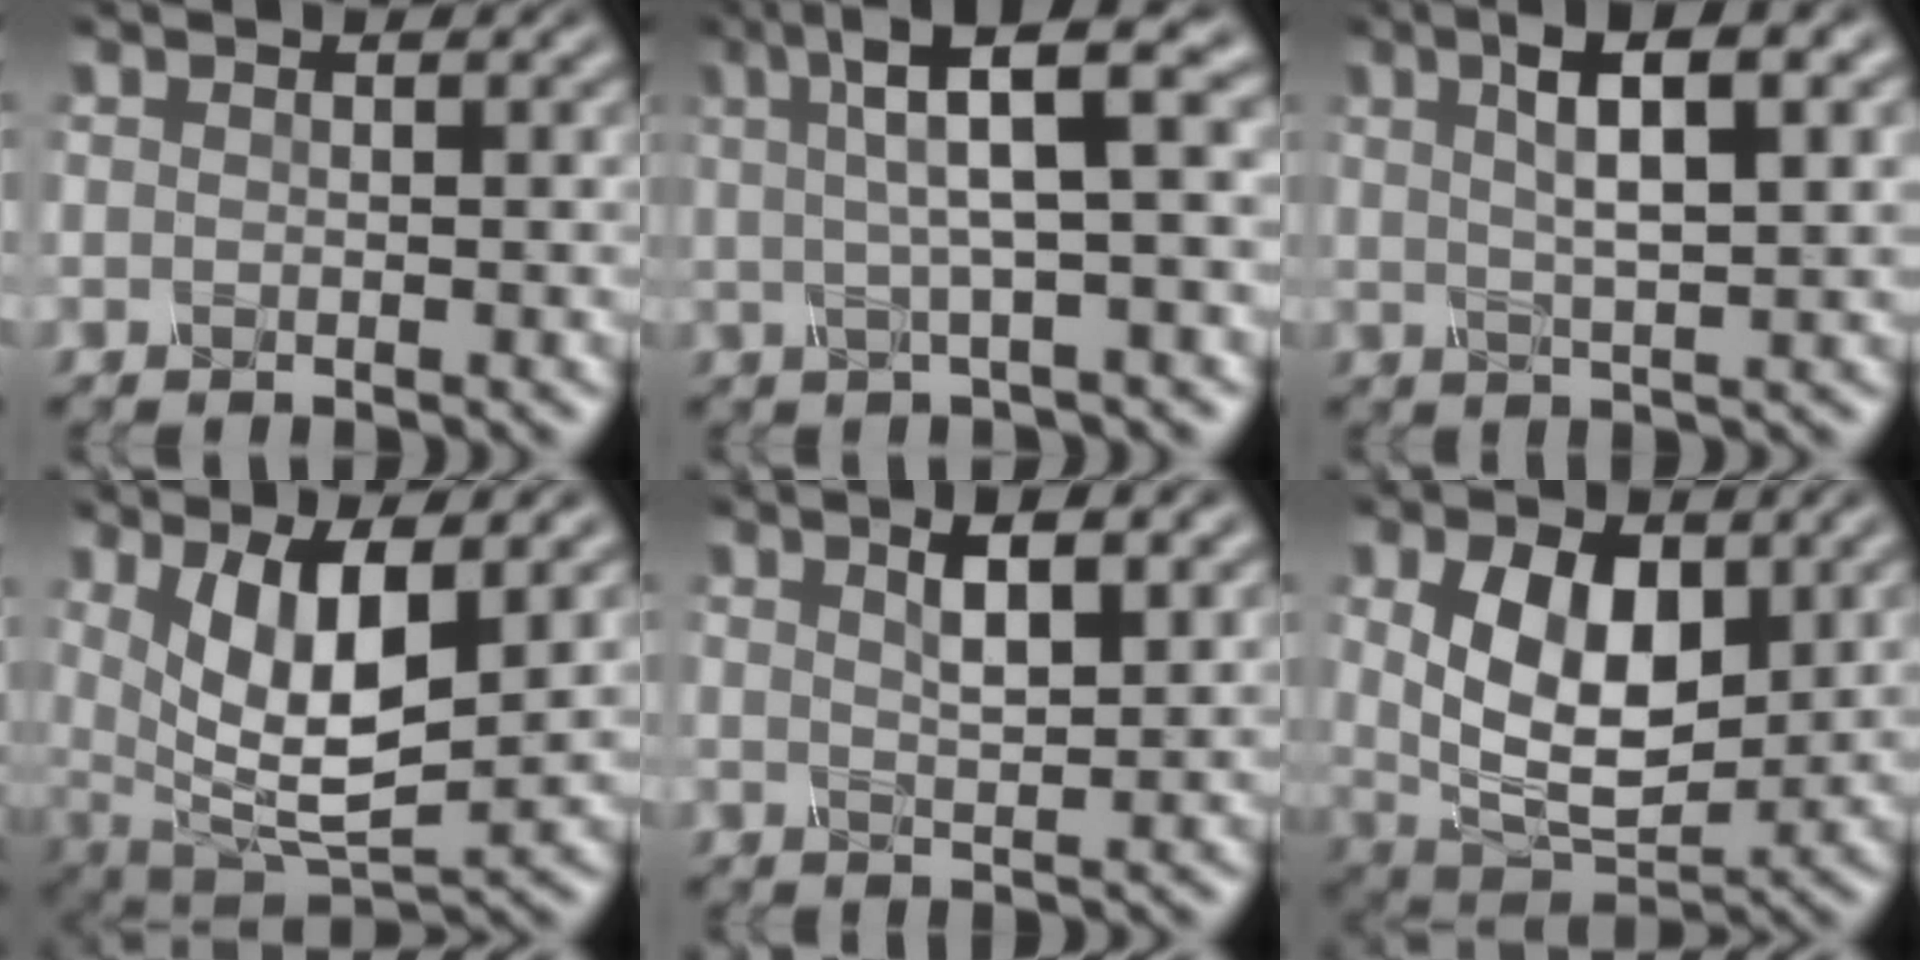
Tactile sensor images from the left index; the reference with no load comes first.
{"total": 7.8, "force": [2.8, 1.6, 7.1], "torque": [-0.103, 0.026, 0.047]}
{"total": 6.1, "force": [2.1, 1.3, 5.6], "torque": [-0.093, 0.009, 0.042]}
{"total": 8.2, "force": [1.8, 3.1, 7.3], "torque": [-0.151, -0.010, 0.048]}
{"total": 3.8, "force": [1.4, 1.0, 3.3], "torque": [-0.058, 0.004, 0.032]}
{"total": 7.4, "force": [1.4, 4.3, 5.9], "torque": [-0.116, -0.009, 0.032]}